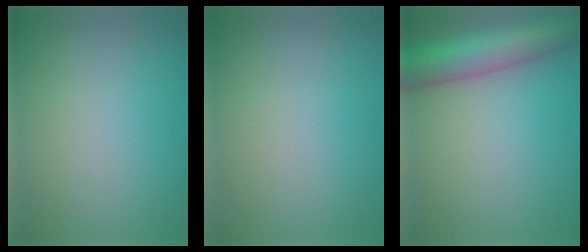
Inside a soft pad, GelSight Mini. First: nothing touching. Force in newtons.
{"total": 0.0}
{"total": 8.4, "press": 8.4, "slide": 0.3}